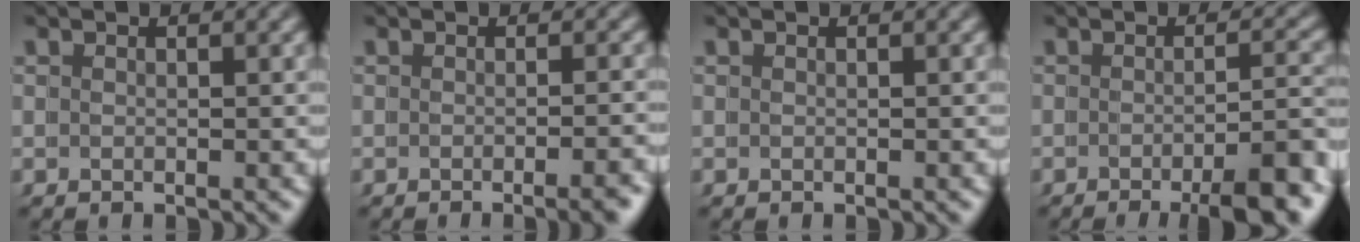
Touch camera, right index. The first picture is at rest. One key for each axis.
{"total": 2.5, "fx": -2.1, "fy": -0.8, "fz": 1.1, "tx": 0.001, "ty": 0.003, "tz": -0.033}
{"total": 0.0}
{"total": 6.0, "fx": -4.4, "fy": -0.3, "fz": 4.1, "tx": -0.038, "ty": -0.006, "tz": -0.063}